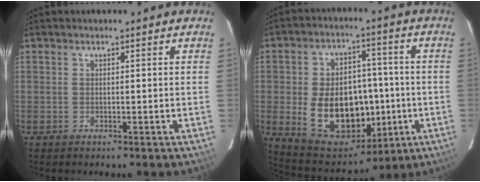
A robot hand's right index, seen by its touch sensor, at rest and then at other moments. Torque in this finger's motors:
{"motor_torque": [1.29, -0.85, 1.06, 0.21]}